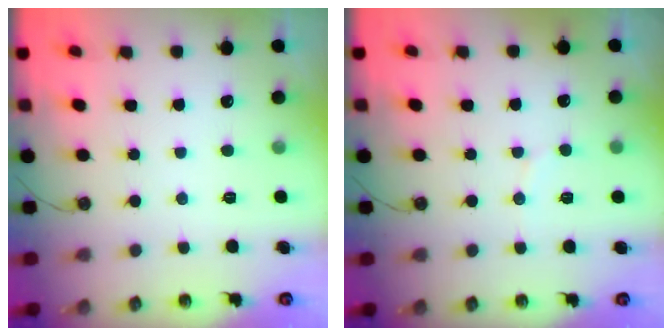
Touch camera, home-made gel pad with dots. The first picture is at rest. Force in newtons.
{"total": 6.0, "press": 6.0, "slide": 0.4}